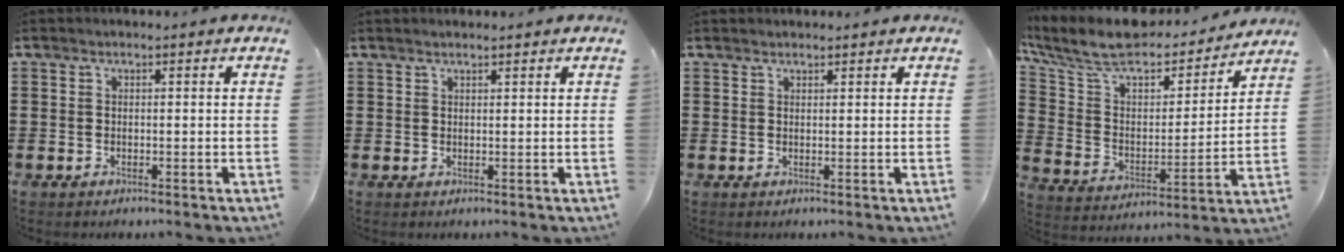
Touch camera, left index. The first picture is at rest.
{"total": 0.9, "force": [0.8, 0.0, 0.3], "torque": [-0.007, -0.001, 0.016]}
{"total": 0.9, "force": [0.9, 0.2, 0.1], "torque": [-0.004, 0.000, 0.017]}
{"total": 10.0, "force": [8.6, 2.7, 4.4], "torque": [-0.125, -0.057, 0.147]}